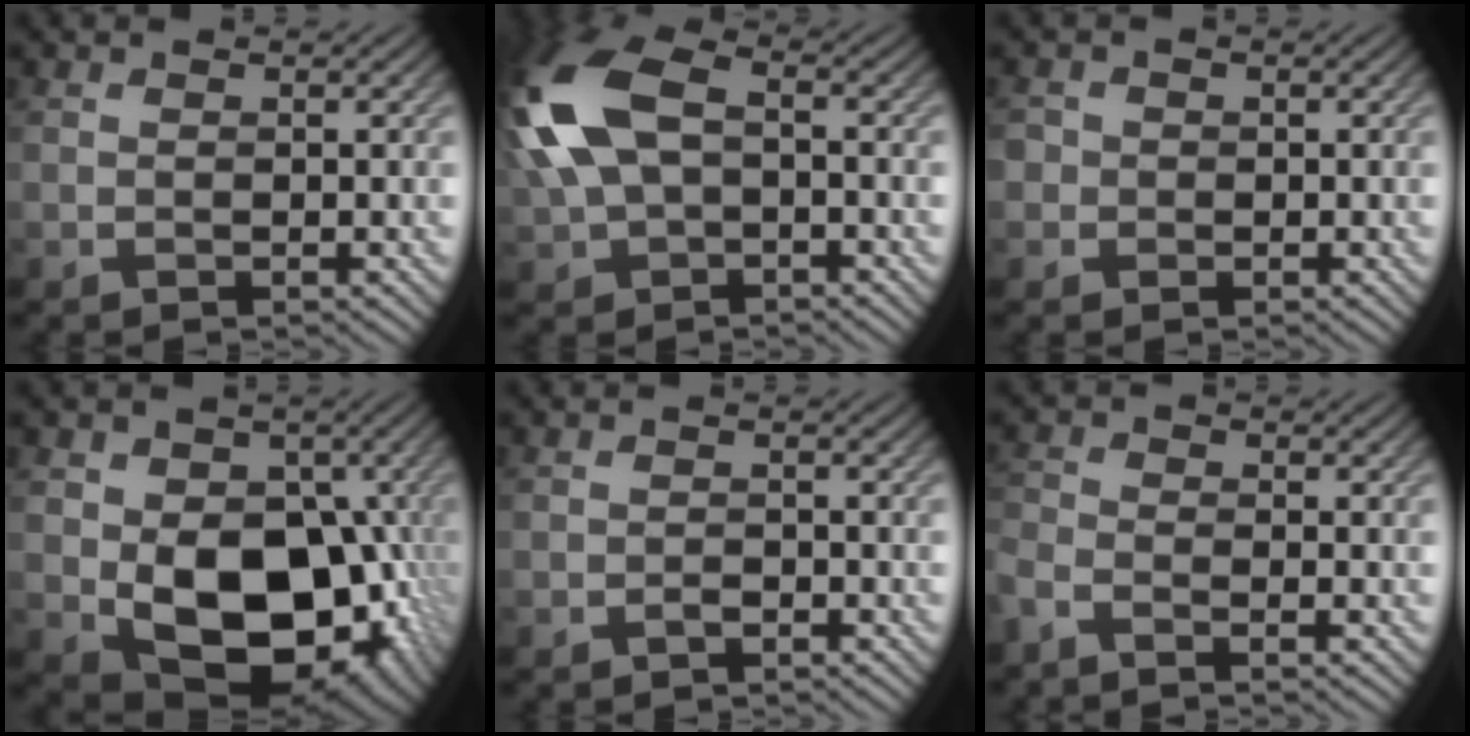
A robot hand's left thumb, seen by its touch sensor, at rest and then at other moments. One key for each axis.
{"total": 12.8, "fx": 0.4, "fy": 7.6, "fz": 10.3, "tx": -0.264, "ty": 0.013, "tz": -0.003}
{"total": 1.8, "fx": -0.1, "fy": 1.8, "fz": 0.2, "tx": -0.005, "ty": 0.003, "tz": -0.008}
{"total": 15.7, "fx": -2.2, "fy": 11.0, "fz": 10.9, "tx": -0.149, "ty": -0.037, "tz": -0.021}
{"total": 1.1, "fx": -0.8, "fy": 0.5, "fz": 0.5, "tx": -0.008, "ty": 0.001, "tz": -0.016}
{"total": 3.1, "fx": -2.5, "fy": 0.7, "fz": 1.7, "tx": -0.042, "ty": -0.009, "tz": -0.066}